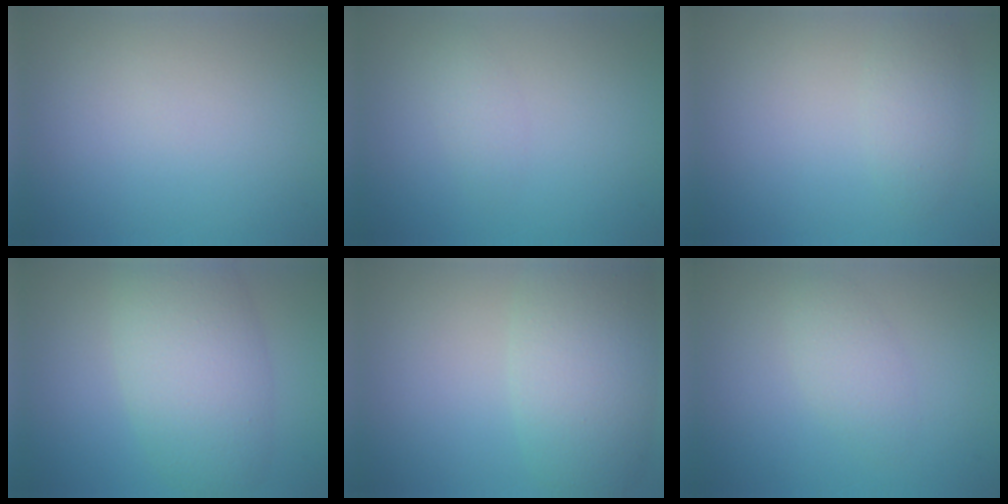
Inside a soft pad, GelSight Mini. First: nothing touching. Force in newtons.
{"total": 1.1, "press": 1.1, "slide": 0.1}
{"total": 2.0, "press": 2.0, "slide": 0.1}
{"total": 7.0, "press": 7.0, "slide": 0.4}
{"total": 6.3, "press": 6.3, "slide": 0.4}
{"total": 2.0, "press": 2.0, "slide": 0.1}